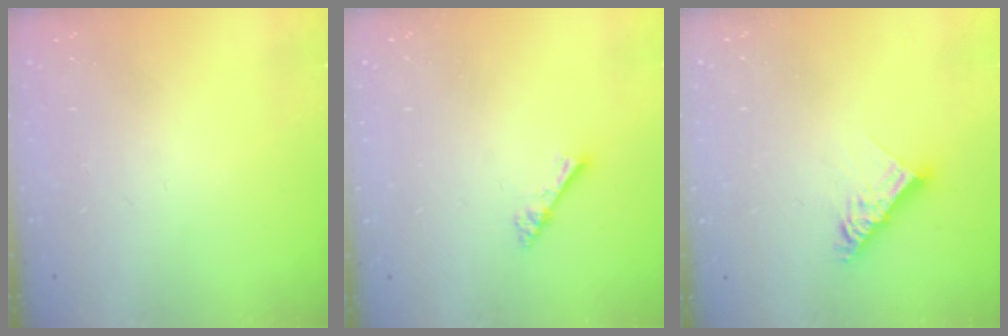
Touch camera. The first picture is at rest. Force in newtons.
{"total": 2.7, "press": 2.7, "slide": 0.2}
{"total": 9.8, "press": 9.8, "slide": 0.8}